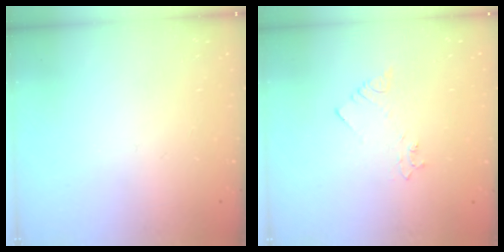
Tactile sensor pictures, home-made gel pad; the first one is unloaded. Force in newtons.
{"total": 2.5, "press": 2.5, "slide": 0.3}